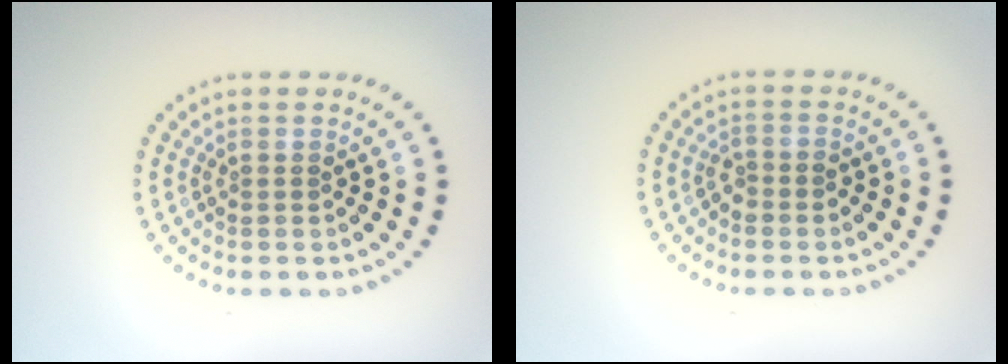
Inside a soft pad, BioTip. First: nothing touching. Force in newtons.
{"total": 0.9, "press": 0.8, "slide": 0.5}